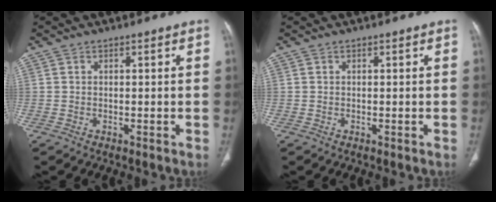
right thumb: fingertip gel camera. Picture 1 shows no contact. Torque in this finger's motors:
{"motor_torque": [0.03, 0.00, 0.02, -0.03, 0.01]}